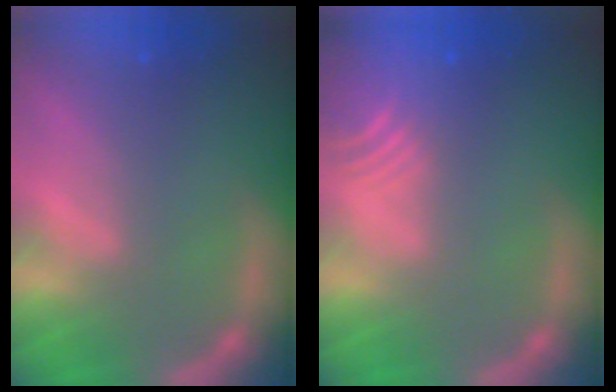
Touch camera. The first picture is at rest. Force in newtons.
{"total": 7.0}